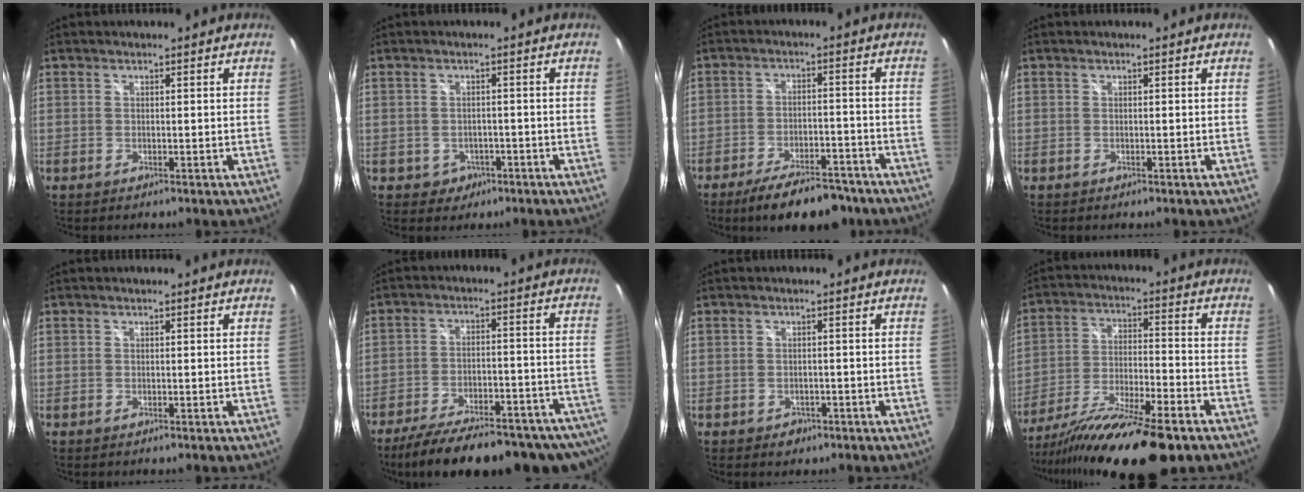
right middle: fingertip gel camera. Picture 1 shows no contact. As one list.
[{"total": 3.4, "force": [-1.4, 3.0, 0.7], "torque": [-0.025, 0.003, -0.013]}, {"total": 12.8, "force": [-10.1, 4.1, 6.8], "torque": [-0.130, -0.010, -0.150]}, {"total": 0.0}, {"total": 0.0}, {"total": 27.4, "force": [-23.3, 7.6, 12.3], "torque": [-0.206, -0.025, -0.301]}, {"total": 2.2, "force": [-1.1, 1.8, 0.7], "torque": [-0.017, -0.002, -0.014]}, {"total": 20.2, "force": [-15.4, 2.5, 12.9], "torque": [-0.242, -0.051, -0.261]}]